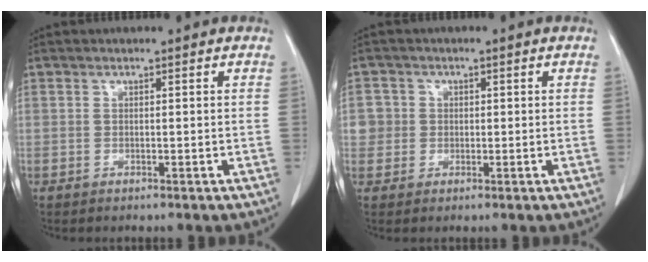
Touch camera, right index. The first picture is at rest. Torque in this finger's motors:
{"motor_torque": [0.03, -0.04, 0.04, 0.00]}